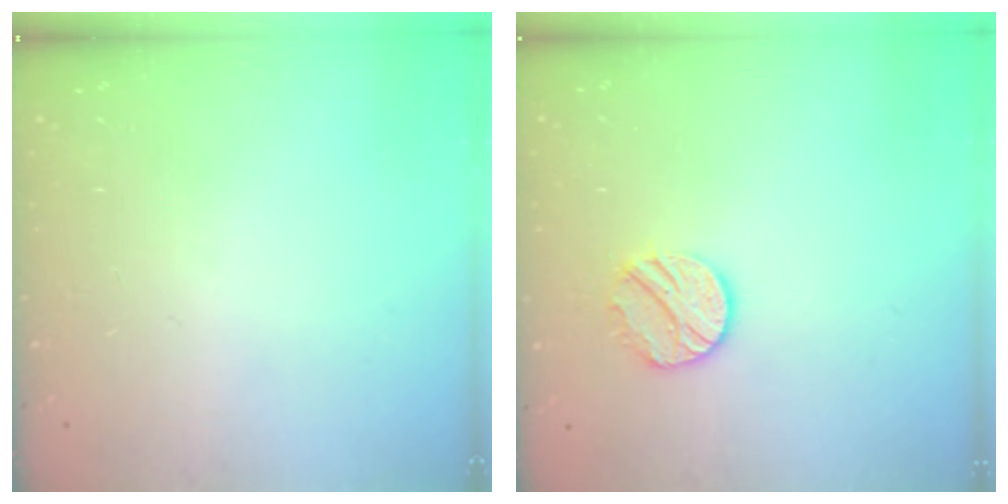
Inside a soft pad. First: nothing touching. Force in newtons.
{"total": 9.4, "press": 9.4, "slide": 0.2}